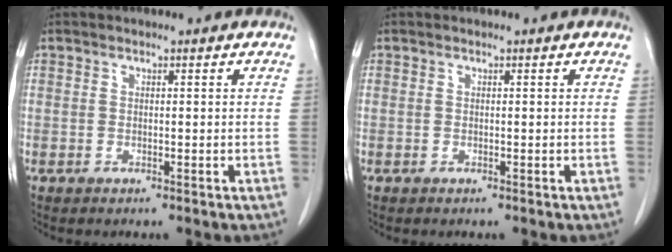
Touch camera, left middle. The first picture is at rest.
{"total": 0.0}